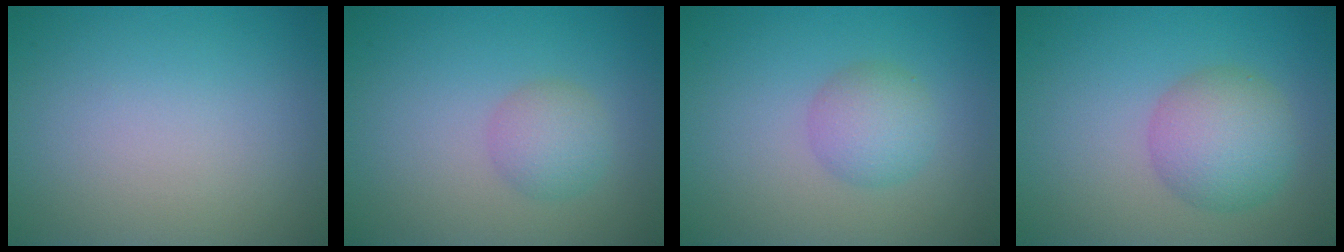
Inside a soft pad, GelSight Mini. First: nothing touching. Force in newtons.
{"total": 2.4, "press": 2.4, "slide": 0.1}
{"total": 2.9, "press": 2.9, "slide": 0.0}
{"total": 4.8, "press": 4.8, "slide": 0.2}